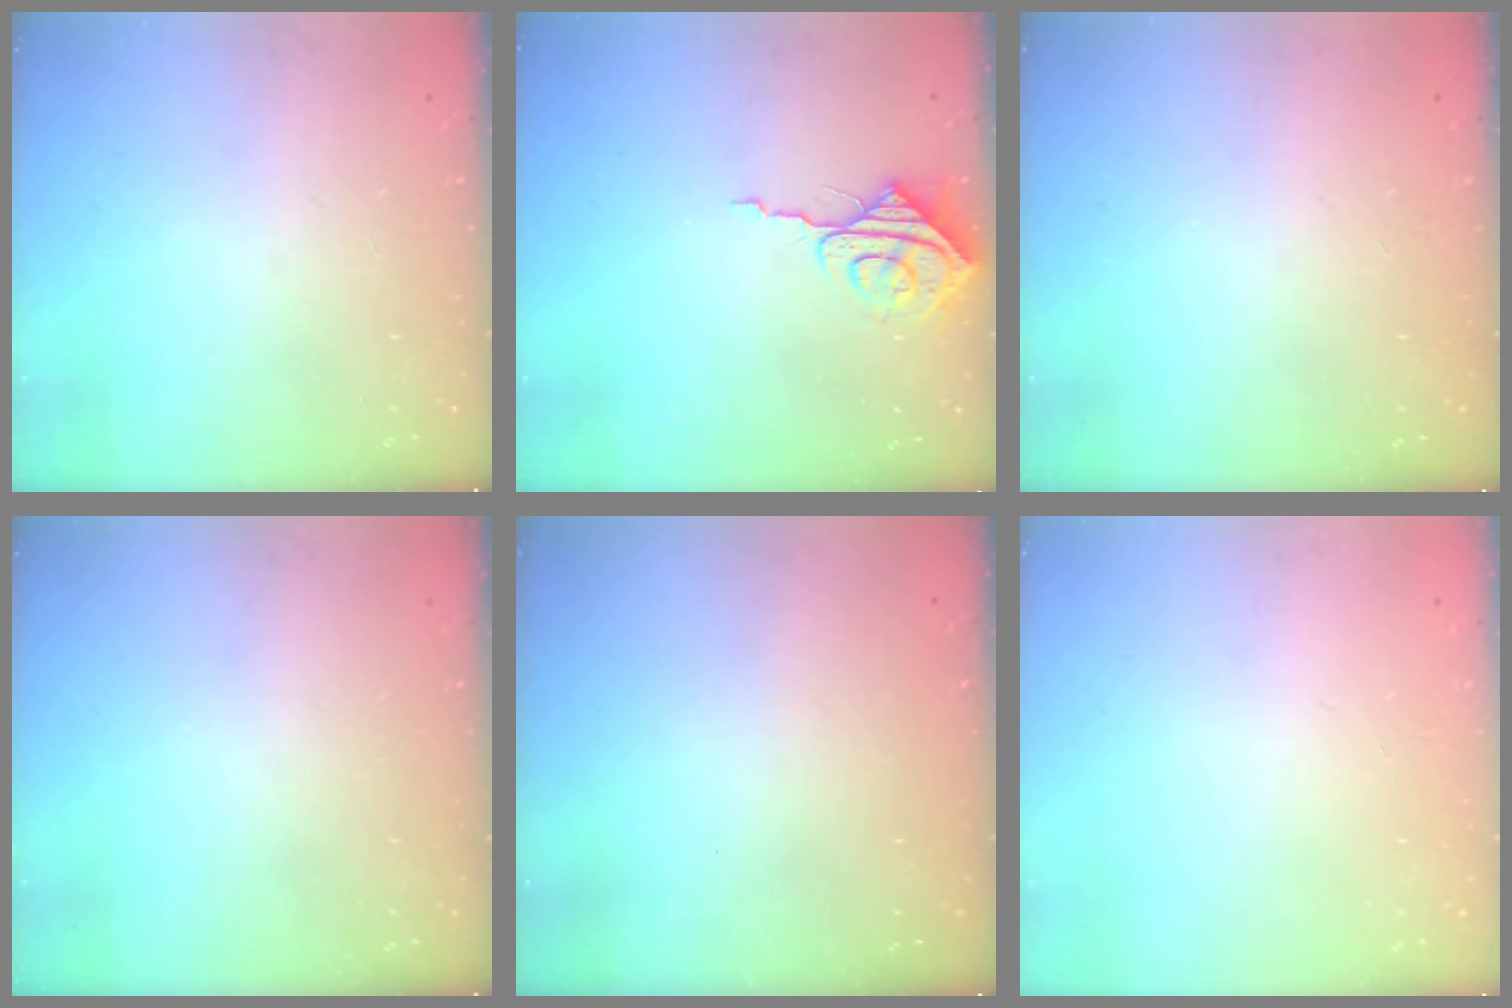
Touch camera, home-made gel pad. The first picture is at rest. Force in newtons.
{"total": 8.1, "press": 8.0, "slide": 0.9}
{"total": 0.0}
{"total": 0.0}
{"total": 0.0}
{"total": 0.0}